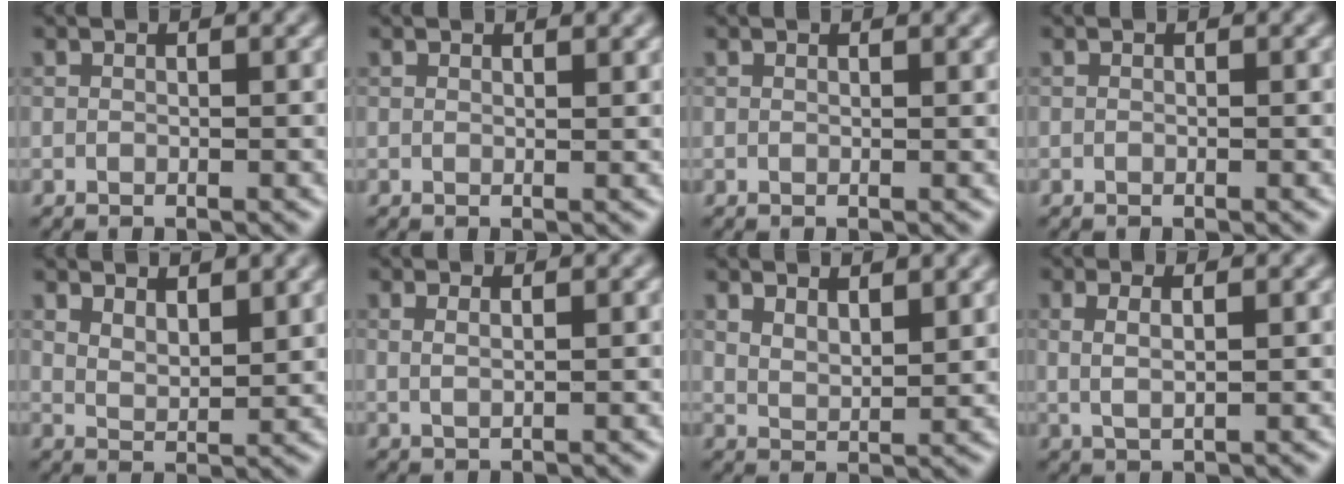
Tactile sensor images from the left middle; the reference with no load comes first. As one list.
[{"total": 1.1, "force": [1.0, 0.2, 0.4], "torque": [-0.007, 0.000, 0.015]}, {"total": 0.8, "force": [0.7, 0.1, 0.2], "torque": [-0.003, 0.001, 0.012]}, {"total": 0.0}, {"total": 3.4, "force": [2.7, 1.2, 1.7], "torque": [-0.031, -0.003, 0.052]}, {"total": 1.6, "force": [0.8, 0.7, 1.2], "torque": [-0.014, -0.002, 0.005]}, {"total": 3.2, "force": [2.5, 1.1, 1.7], "torque": [-0.032, -0.002, 0.049]}, {"total": 2.2, "force": [0.7, 0.7, 1.9], "torque": [-0.031, -0.002, 0.014]}]